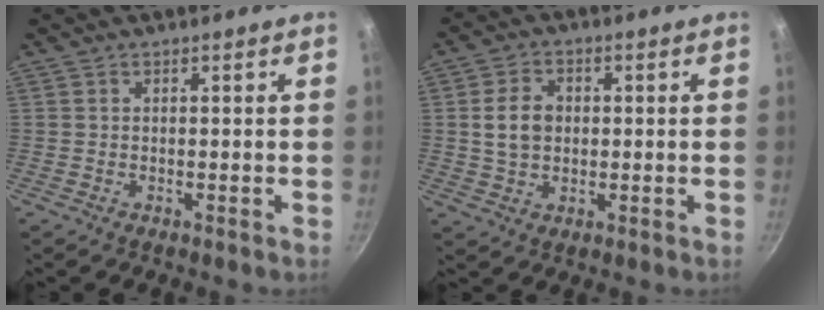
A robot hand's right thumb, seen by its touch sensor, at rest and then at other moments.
{"total": 6.7, "force": [0.6, 5.1, 4.3], "torque": [-0.066, 0.011, 0.008]}